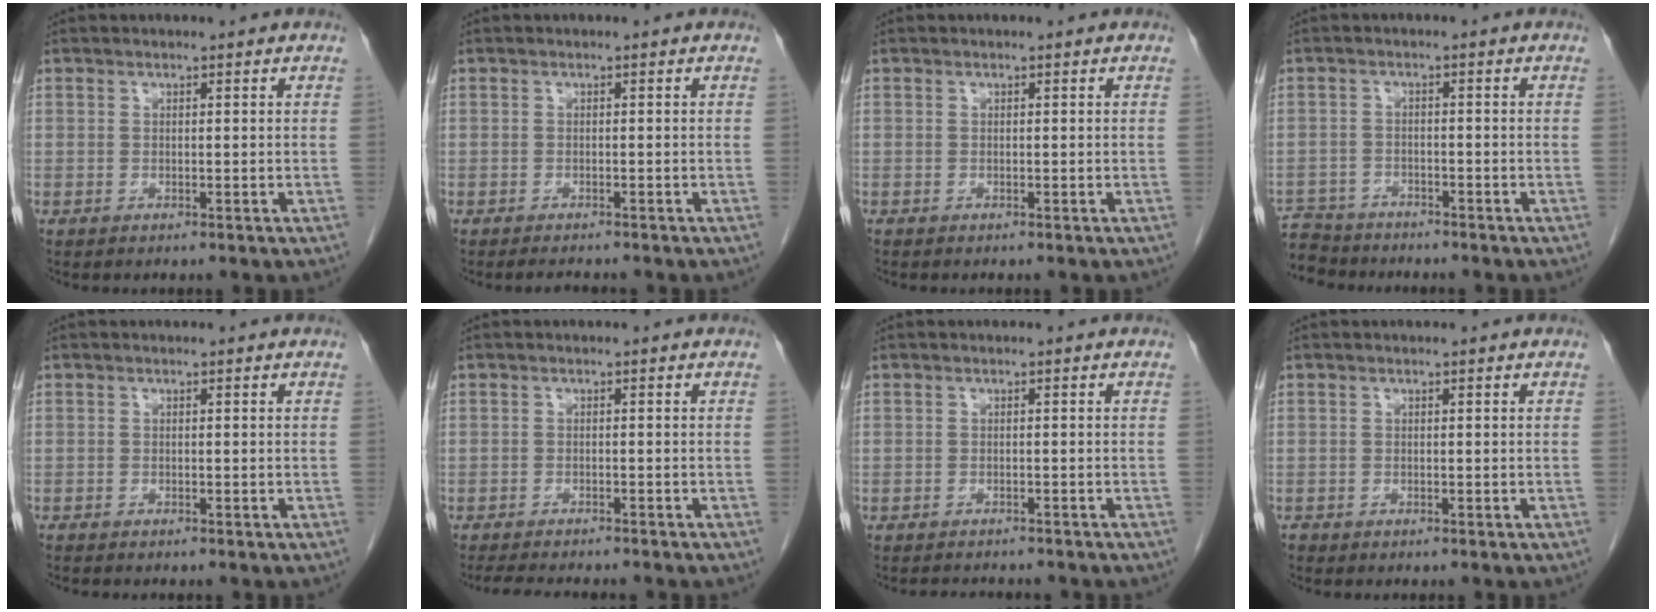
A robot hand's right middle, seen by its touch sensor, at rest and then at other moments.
{"total": 1.7, "force": [-1.6, 0.1, 0.6], "torque": [-0.011, -0.007, -0.020]}
{"total": 0.0}
{"total": 7.2, "force": [-6.7, 2.6, 0.2], "torque": [-0.011, 0.001, -0.116]}
{"total": 1.3, "force": [-1.2, 0.3, 0.5], "torque": [-0.014, -0.003, -0.018]}
{"total": 8.1, "force": [-7.2, 1.1, 3.5], "torque": [-0.048, -0.010, -0.104]}
{"total": 5.2, "force": [-4.8, 1.1, 1.8], "torque": [-0.020, -0.003, -0.059]}
{"total": 0.5, "force": [-0.4, 0.3, 0.0], "torque": [-0.008, 0.000, -0.011]}